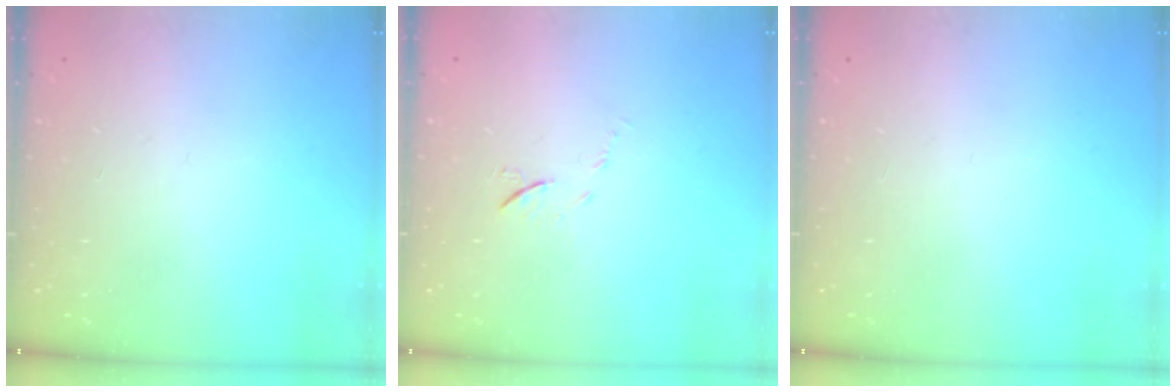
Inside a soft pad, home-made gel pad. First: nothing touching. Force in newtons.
{"total": 6.1, "press": 6.0, "slide": 0.9}
{"total": 0.0}